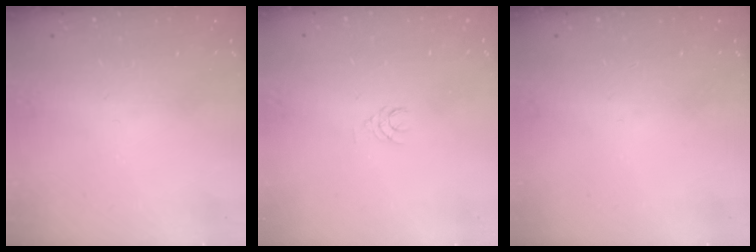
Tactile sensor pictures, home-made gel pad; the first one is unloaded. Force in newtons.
{"total": 3.5, "press": 3.5, "slide": 0.3}
{"total": 0.0}